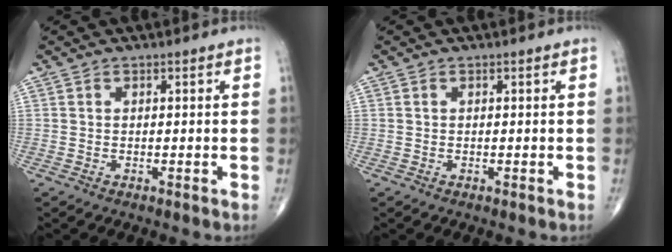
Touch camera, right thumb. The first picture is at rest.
{"total": 0.0}